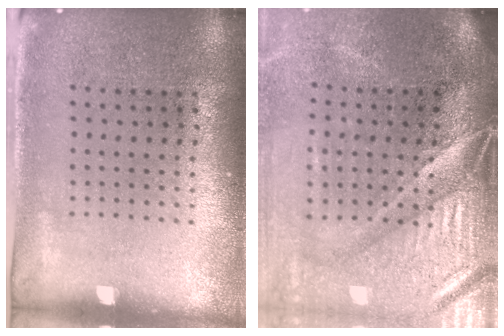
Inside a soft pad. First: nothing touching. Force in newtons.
{"total": 4.6, "press": 3.9, "slide": 2.4}